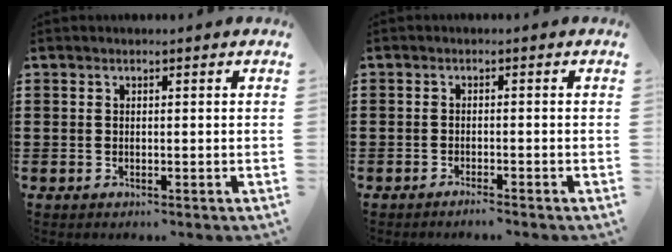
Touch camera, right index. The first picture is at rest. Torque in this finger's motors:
{"motor_torque": [-0.25, 1.01, -0.90, -0.11]}